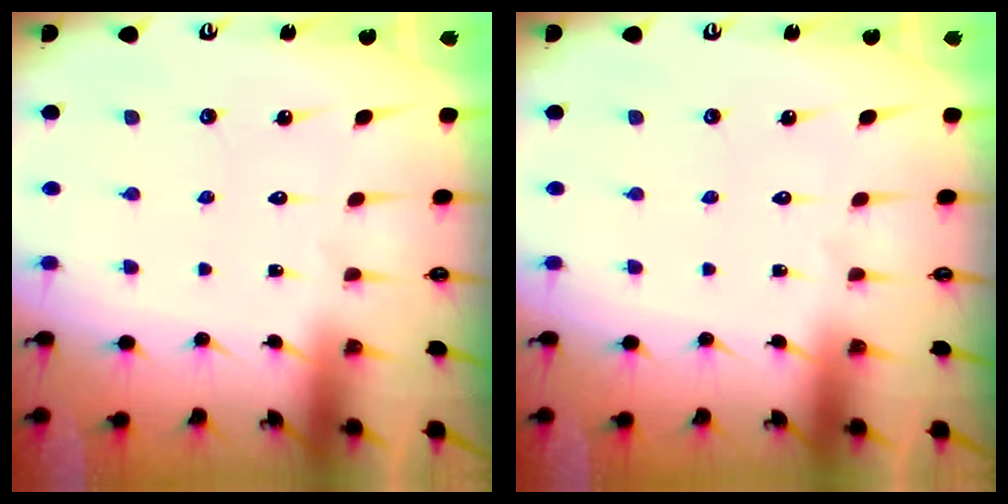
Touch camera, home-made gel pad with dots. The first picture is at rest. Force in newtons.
{"total": 0.0}